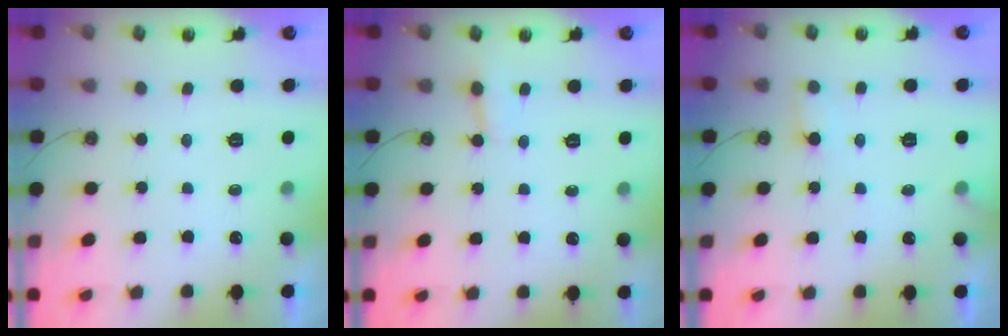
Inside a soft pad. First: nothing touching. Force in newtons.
{"total": 2.8, "press": 2.8, "slide": 0.3}
{"total": 6.6, "press": 6.6, "slide": 0.3}